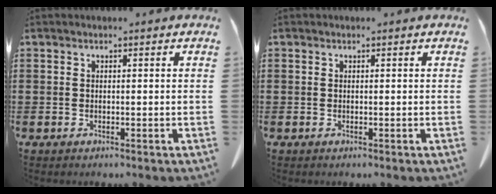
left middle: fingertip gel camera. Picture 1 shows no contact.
{"total": 0.0}